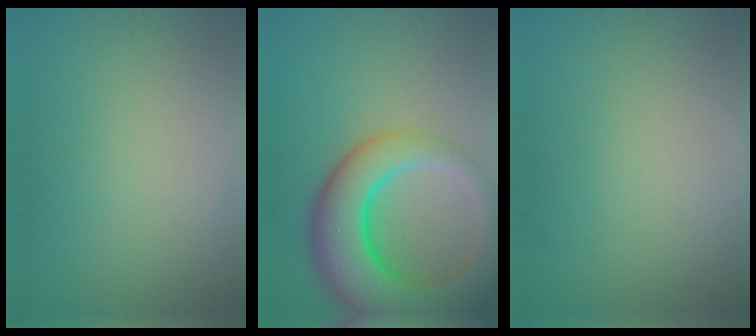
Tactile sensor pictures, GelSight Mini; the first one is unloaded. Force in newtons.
{"total": 10.9, "press": 10.9, "slide": 0.6}
{"total": 0.0}